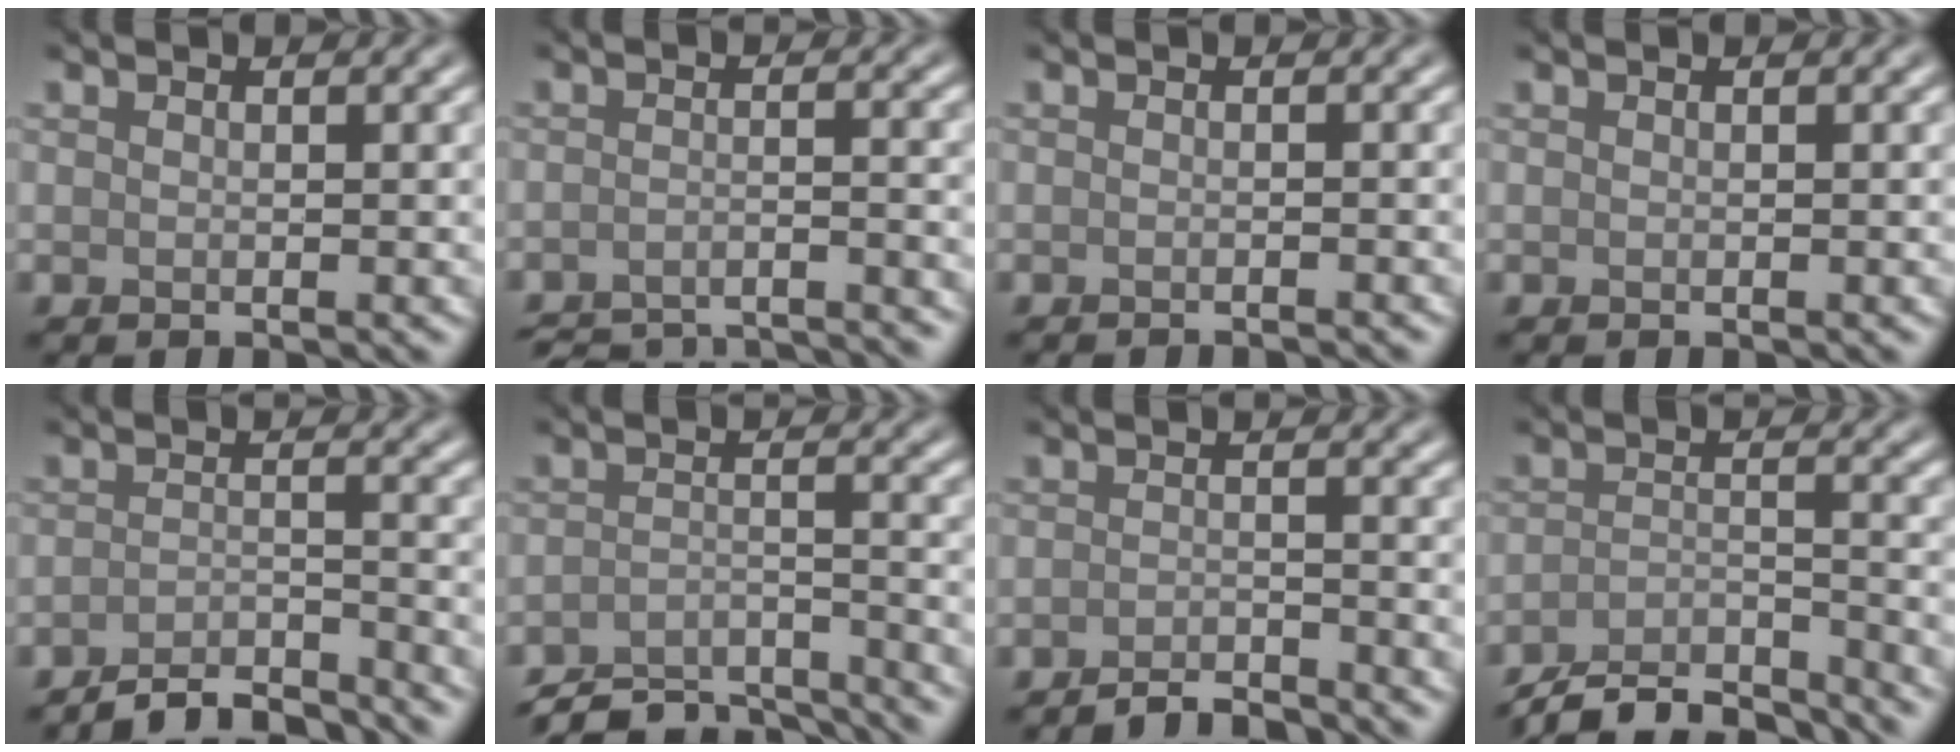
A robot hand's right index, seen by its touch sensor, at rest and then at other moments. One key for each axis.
{"total": 10.1, "fx": -9.6, "fy": 1.7, "fz": 2.4, "tx": -0.032, "ty": -0.006, "tz": -0.133}
{"total": 1.7, "fx": -1.5, "fy": 0.3, "fz": 0.7, "tx": 0.007, "ty": -0.001, "tz": -0.021}
{"total": 0.0}
{"total": 4.6, "fx": -4.2, "fy": 0.8, "fz": 1.6, "tx": -0.022, "ty": 0.005, "tz": -0.079}
{"total": 7.6, "fx": -6.9, "fy": 1.8, "fz": 2.7, "tx": -0.047, "ty": -0.005, "tz": -0.112}
{"total": 2.6, "fx": -2.4, "fy": 0.4, "fz": 0.9, "tx": -0.007, "ty": 0.006, "tz": -0.046}
{"total": 6.6, "fx": -6.1, "fy": 1.3, "fz": 2.2, "tx": -0.039, "ty": -0.005, "tz": -0.108}